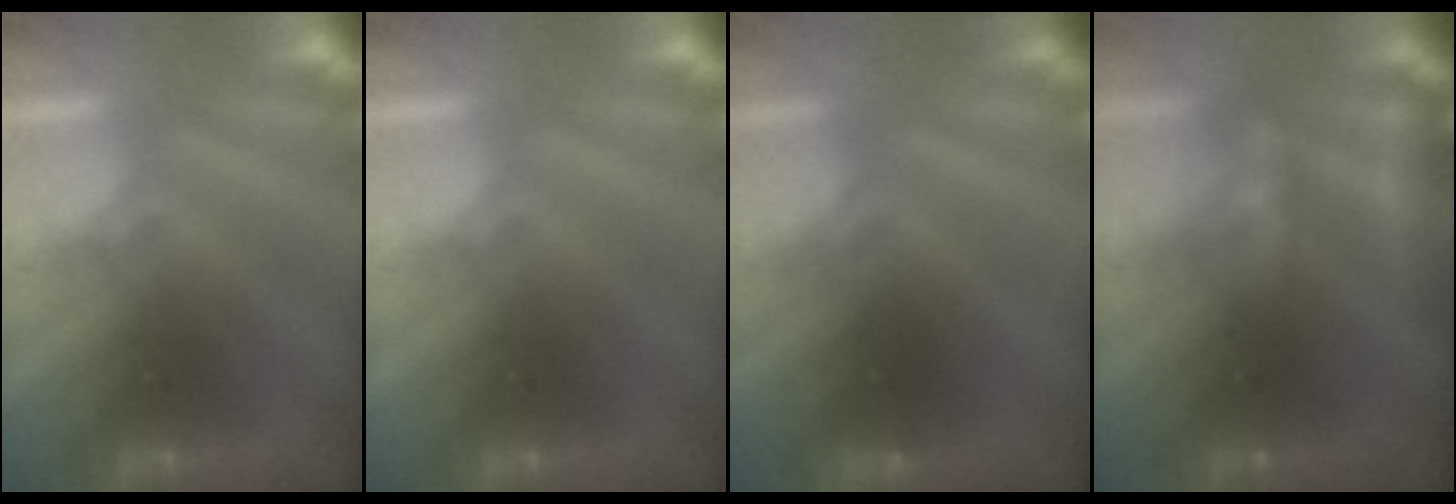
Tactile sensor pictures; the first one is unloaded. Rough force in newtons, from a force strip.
{"total": 0.0}
{"total": 2.4}
{"total": 6.4}